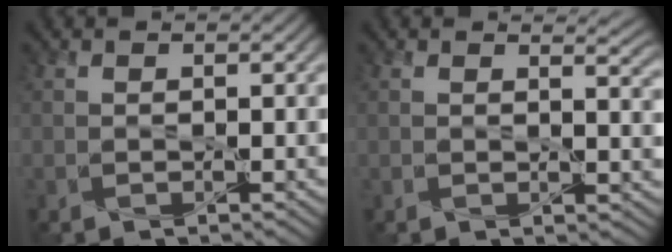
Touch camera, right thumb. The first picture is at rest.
{"total": 2.8, "force": [2.2, 0.7, 1.5], "torque": [-0.022, -0.001, 0.034]}